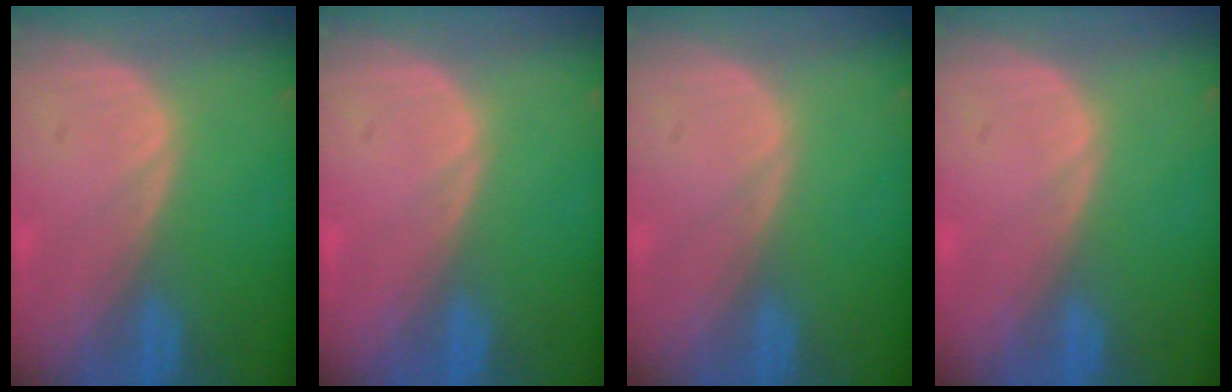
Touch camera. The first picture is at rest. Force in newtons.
{"total": 0.0}
{"total": 0.0}
{"total": 0.0}